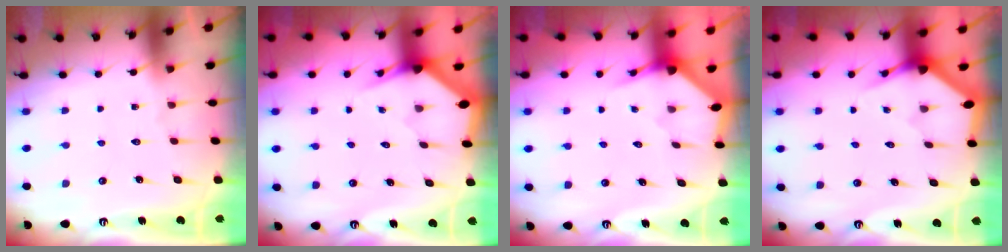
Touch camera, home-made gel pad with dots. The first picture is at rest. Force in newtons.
{"total": 2.8, "press": 2.8, "slide": 0.1}
{"total": 2.9, "press": 2.9, "slide": 0.3}
{"total": 3.3, "press": 3.3, "slide": 0.1}